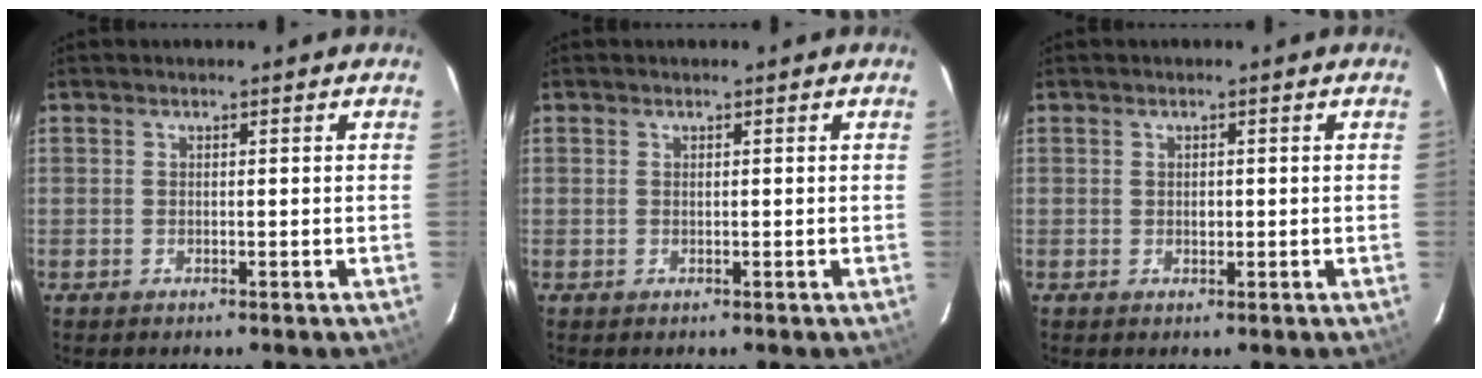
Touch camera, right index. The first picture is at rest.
{"total": 0.0}
{"total": 1.0, "force": [0.1, 0.8, 0.5], "torque": [-0.008, 0.002, 0.004]}